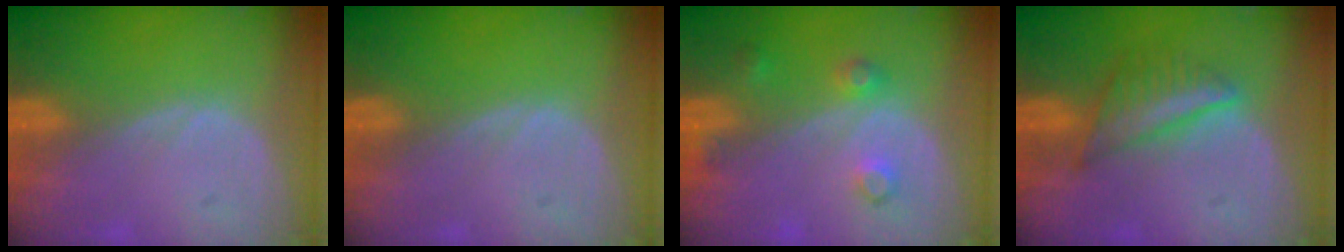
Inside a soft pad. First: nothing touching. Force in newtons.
{"total": 0.0}
{"total": 3.7, "press": 3.4, "slide": 1.5}
{"total": 5.6, "press": 5.5, "slide": 1.1}